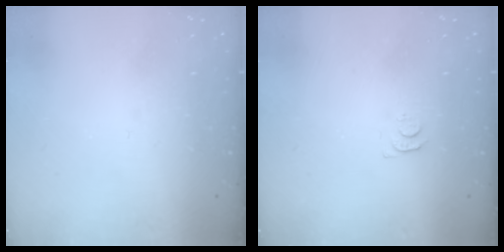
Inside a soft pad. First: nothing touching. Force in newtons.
{"total": 3.4, "press": 3.4, "slide": 0.5}